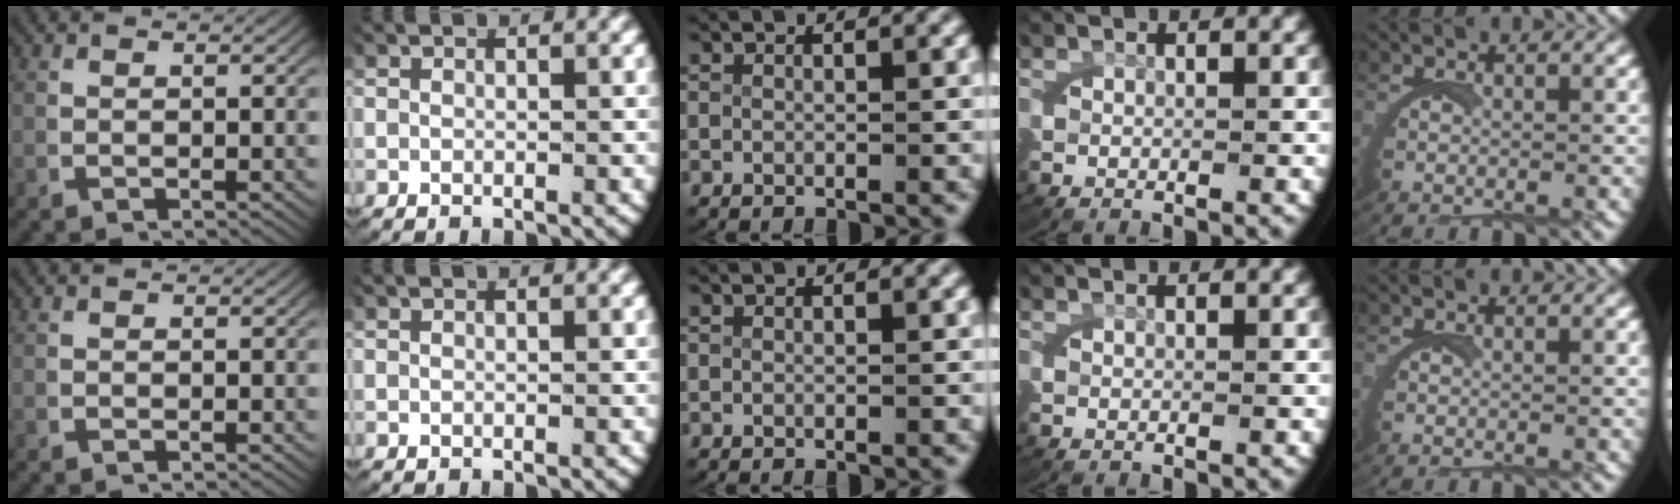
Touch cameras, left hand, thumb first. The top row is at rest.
{}